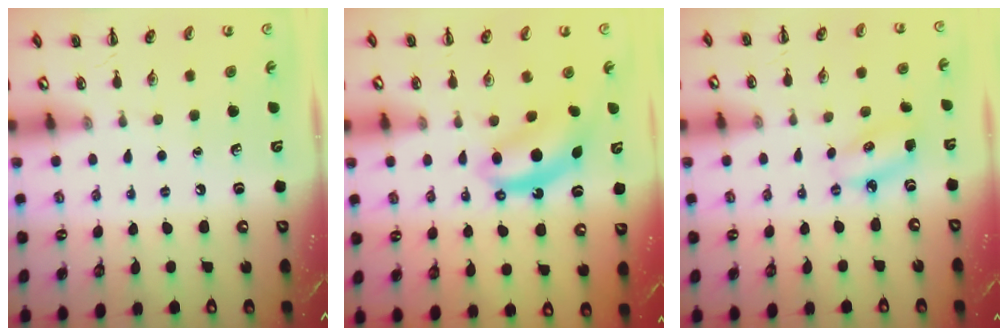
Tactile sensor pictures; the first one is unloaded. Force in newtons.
{"total": 7.6, "press": 7.5, "slide": 1.2}
{"total": 4.8, "press": 4.7, "slide": 1.1}